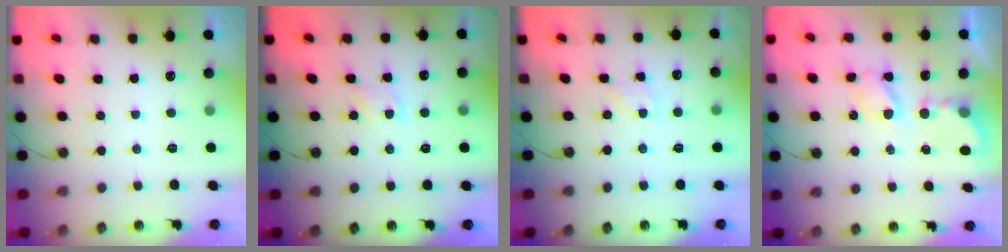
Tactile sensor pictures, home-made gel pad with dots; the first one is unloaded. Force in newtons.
{"total": 6.0, "press": 5.9, "slide": 0.6}
{"total": 3.5, "press": 3.5, "slide": 0.5}
{"total": 6.0, "press": 6.0, "slide": 0.4}